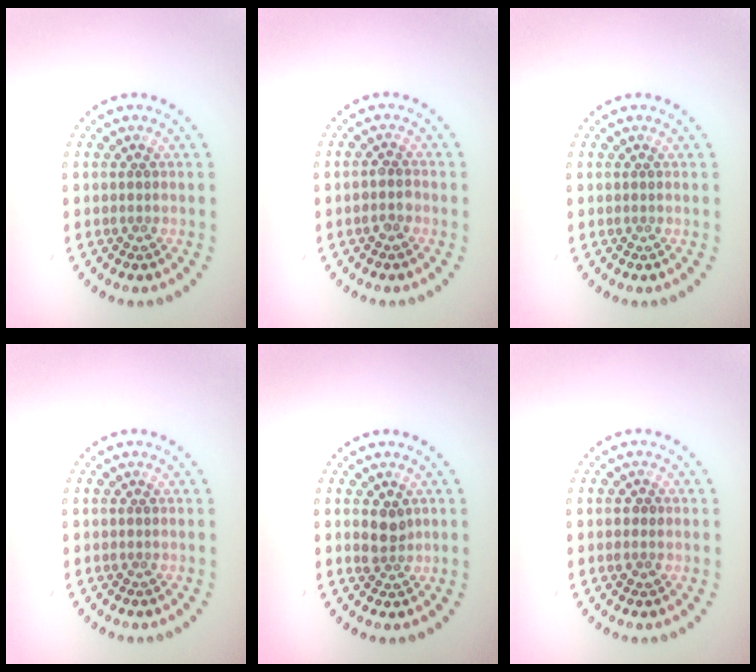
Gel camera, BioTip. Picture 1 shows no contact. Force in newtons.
{"total": 1.3, "press": 1.2, "slide": 0.6}
{"total": 0.0}
{"total": 0.0}
{"total": 2.0, "press": 1.9, "slide": 0.7}
{"total": 1.2, "press": 1.2, "slide": 0.1}